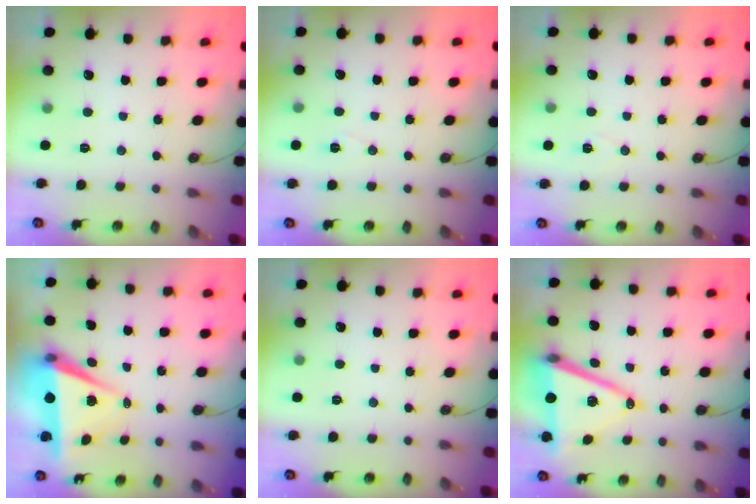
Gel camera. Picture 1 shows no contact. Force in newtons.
{"total": 5.9, "press": 3.9, "slide": 4.4}
{"total": 5.9, "press": 4.0, "slide": 4.4}
{"total": 6.4, "press": 4.6, "slide": 4.4}
{"total": 0.0}
{"total": 15.0, "press": 14.5, "slide": 3.9}